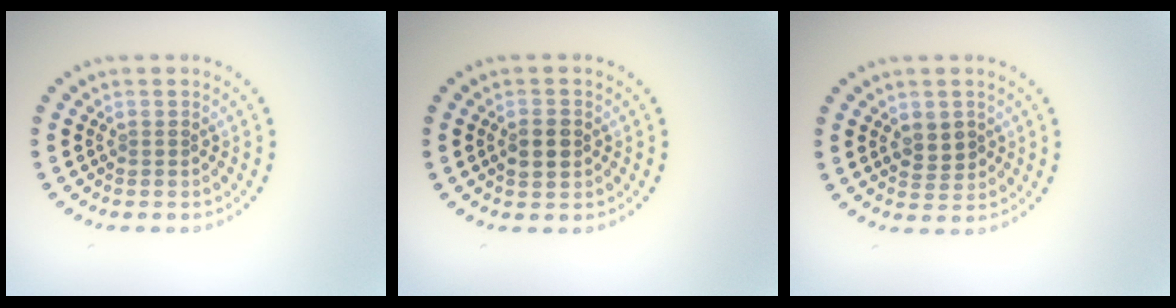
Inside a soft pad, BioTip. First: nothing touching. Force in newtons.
{"total": 2.4, "press": 2.4, "slide": 0.1}
{"total": 2.4, "press": 2.3, "slide": 0.5}